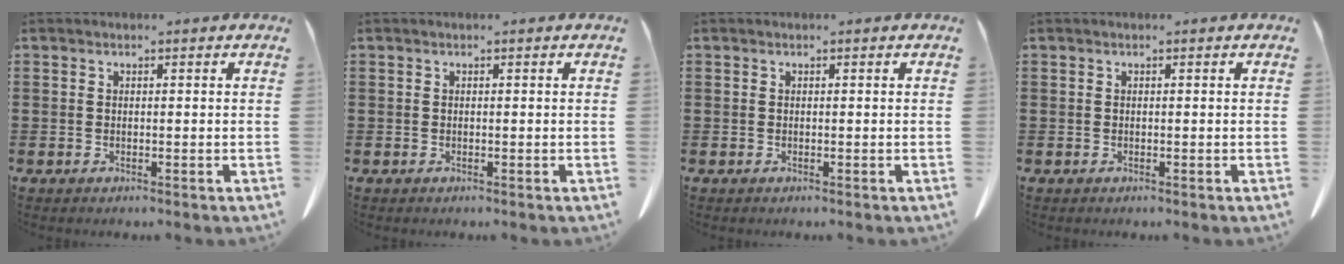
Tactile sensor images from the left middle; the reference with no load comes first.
{"total": 0.0}
{"total": 0.0}
{"total": 0.0}